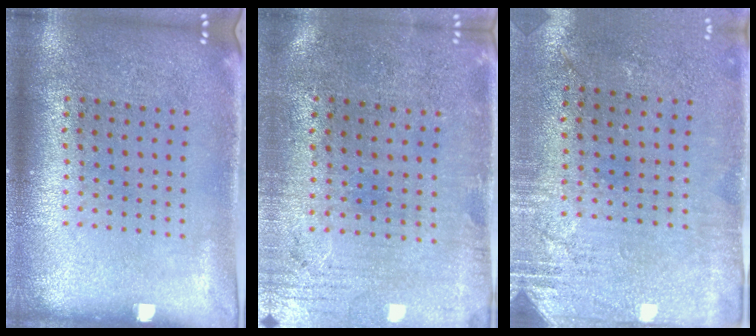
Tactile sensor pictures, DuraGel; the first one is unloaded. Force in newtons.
{"total": 0.5, "press": 0.2, "slide": 0.5}
{"total": 2.8, "press": 2.3, "slide": 1.6}